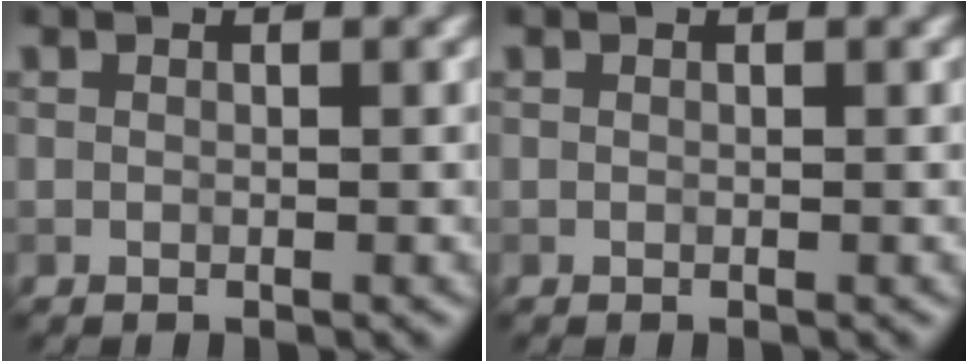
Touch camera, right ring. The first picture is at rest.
{"total": 0.0}